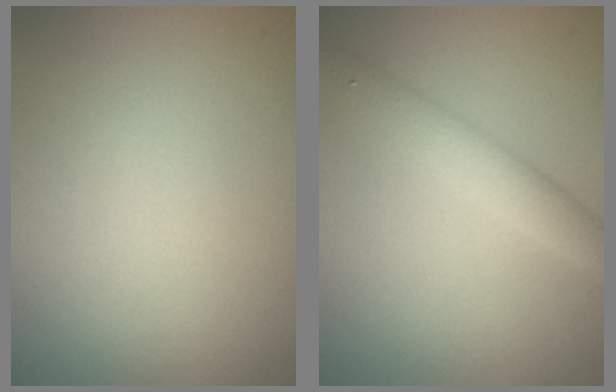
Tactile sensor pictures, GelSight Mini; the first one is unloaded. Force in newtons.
{"total": 3.0, "press": 3.0, "slide": 0.1}